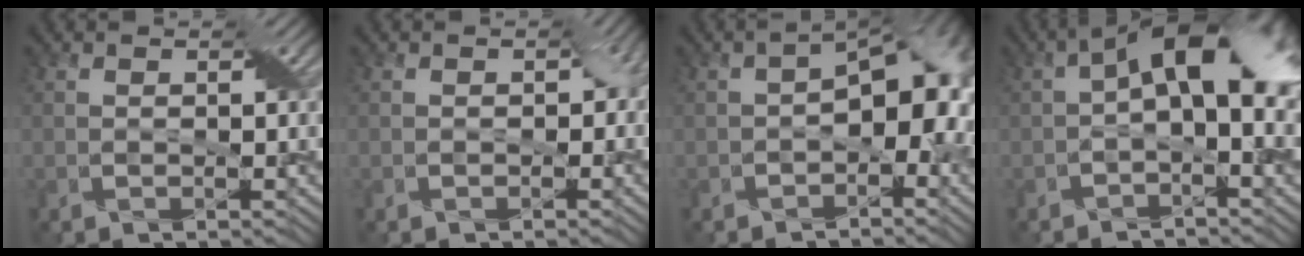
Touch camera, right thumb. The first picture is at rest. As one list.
[{"total": 2.1, "force": [-0.3, 1.7, 1.3], "torque": [-0.010, -0.010, -0.005]}, {"total": 9.3, "force": [-1.4, 5.5, 7.4], "torque": [-0.081, -0.007, -0.025]}, {"total": 9.5, "force": [1.0, 4.5, 8.3], "torque": [-0.134, 0.015, 0.007]}]